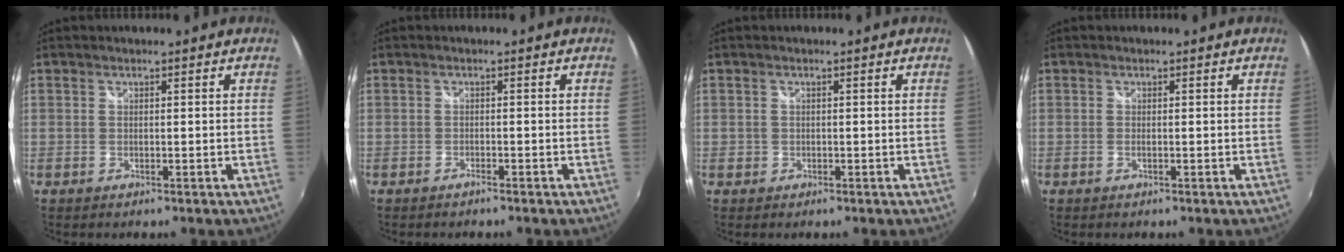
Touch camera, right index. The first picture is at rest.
{"total": 0.9, "force": [-0.9, 0.1, 0.4], "torque": [-0.008, -0.001, -0.017]}
{"total": 1.2, "force": [-0.4, 1.1, 0.3], "torque": [-0.005, -0.002, -0.006]}
{"total": 0.7, "force": [-0.2, 0.0, 0.6], "torque": [-0.012, 0.000, -0.006]}